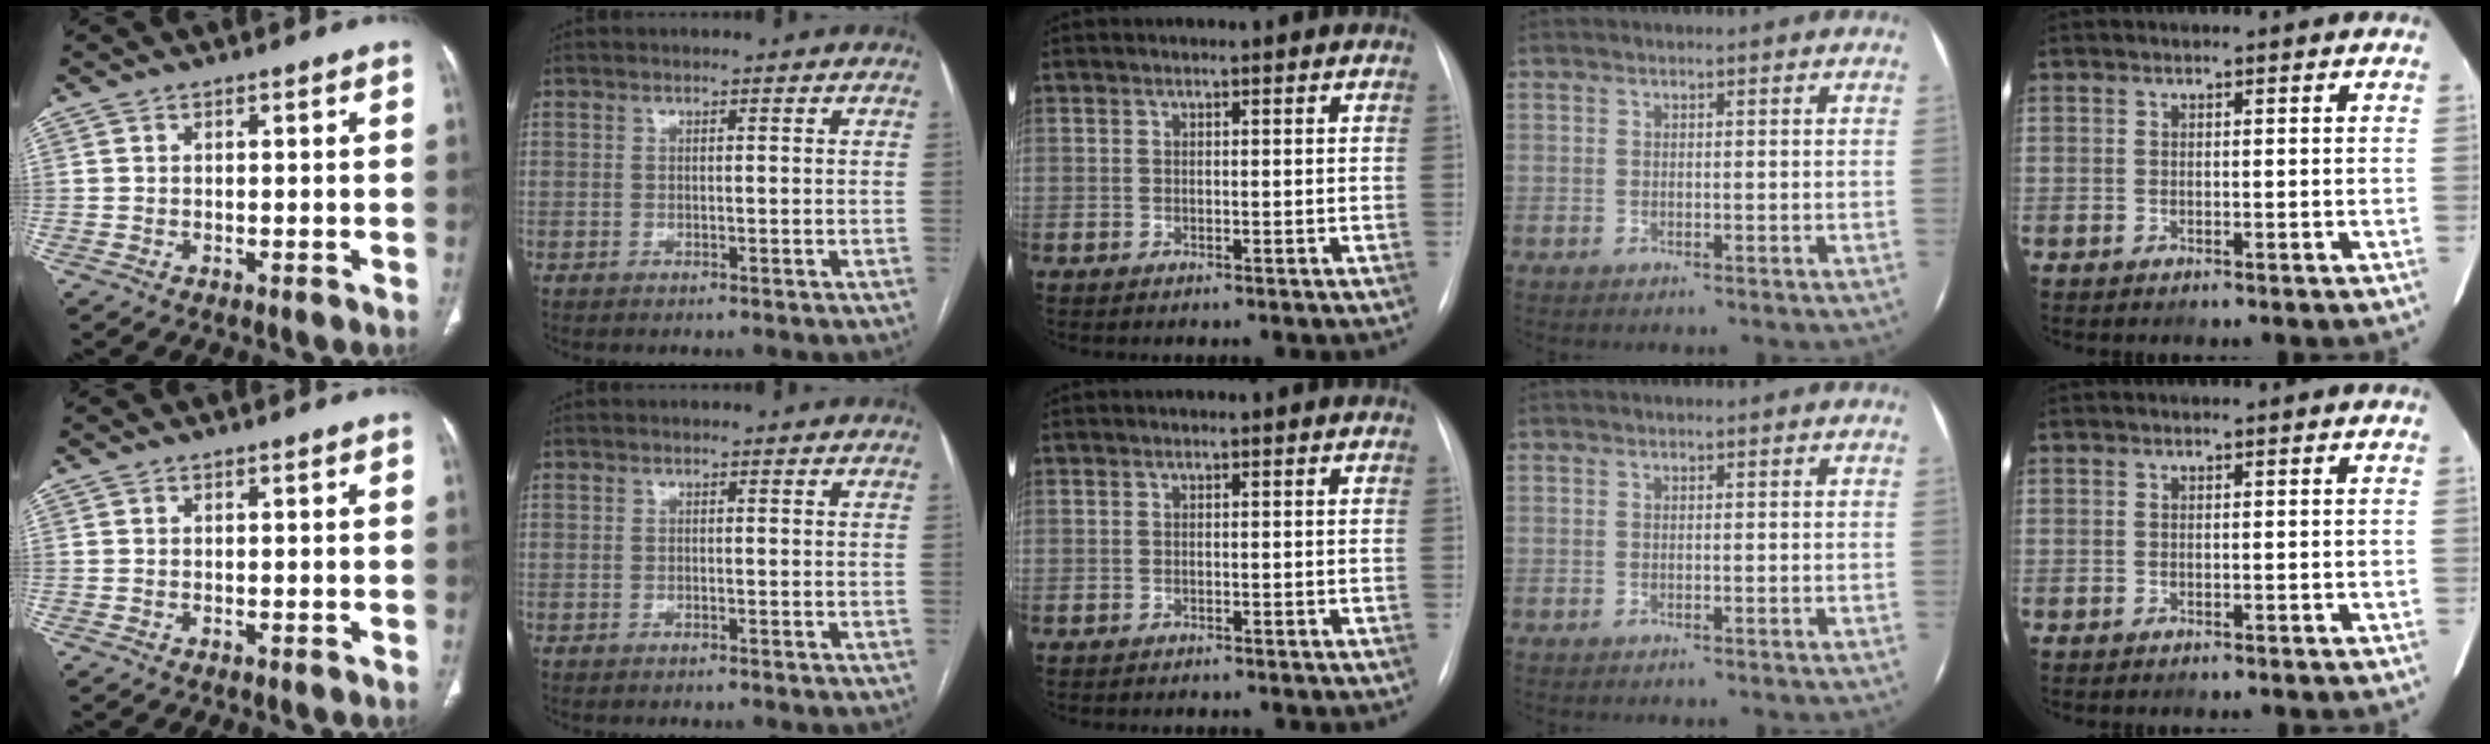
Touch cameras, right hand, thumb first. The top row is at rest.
{"middle": {"total": 0.8, "force": [-0.8, 0.3, 0.2], "torque": [-0.007, -0.001, -0.011]}}